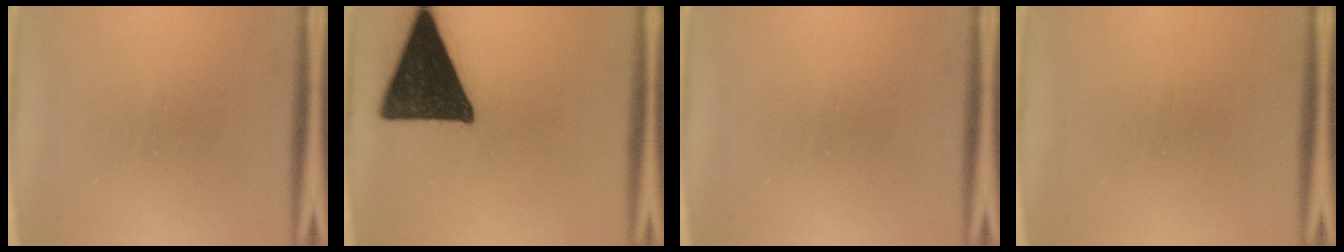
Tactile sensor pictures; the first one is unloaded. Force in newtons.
{"total": 17.4}
{"total": 0.0}
{"total": 1.1}